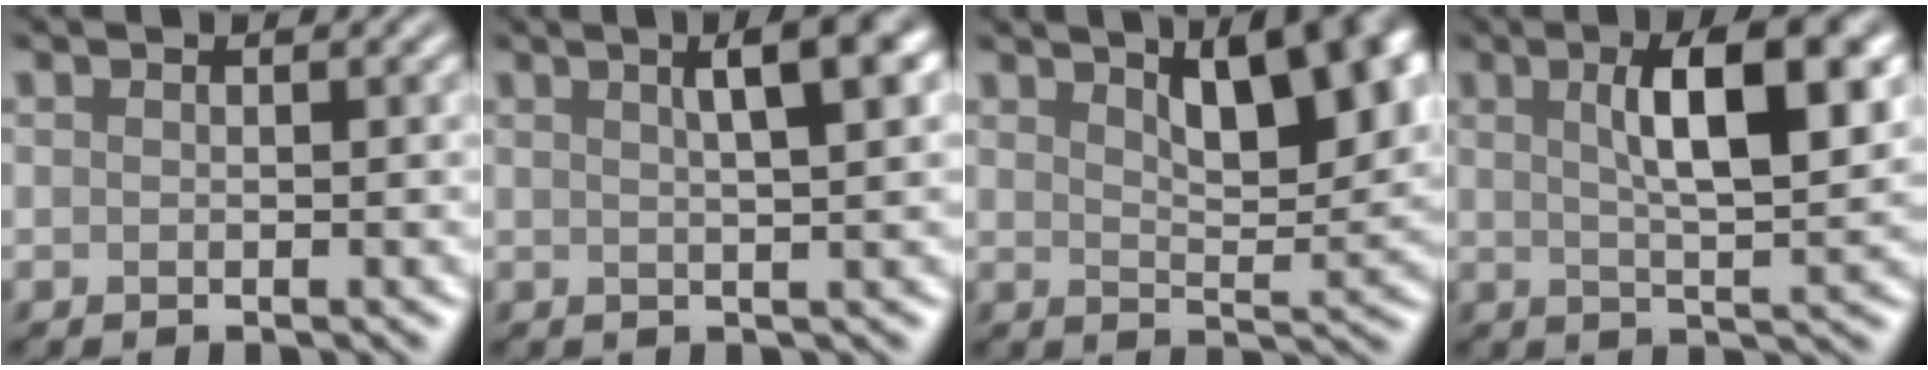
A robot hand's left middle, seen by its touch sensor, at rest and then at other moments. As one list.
[{"total": 4.9, "force": [2.0, 1.2, 4.3], "torque": [-0.041, 0.021, 0.019]}, {"total": 9.2, "force": [4.6, 3.3, 7.3], "torque": [-0.080, 0.020, 0.066]}, {"total": 8.0, "force": [2.2, 2.2, 7.3], "torque": [-0.097, 0.011, 0.038]}]